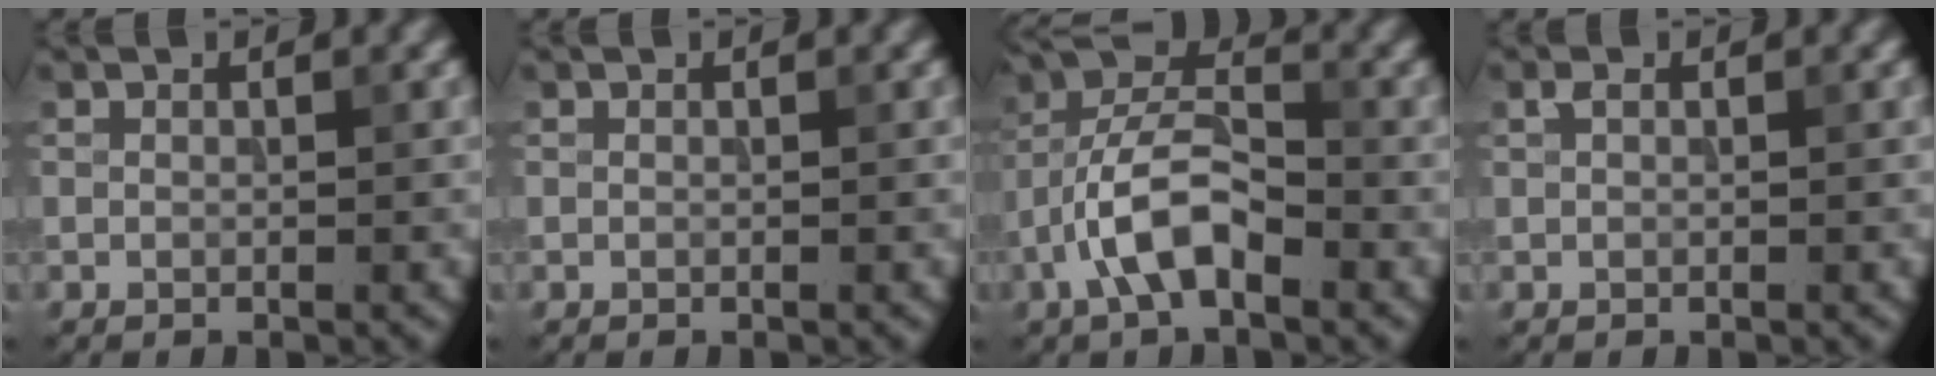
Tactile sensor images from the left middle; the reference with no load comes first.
{"total": 0.0}
{"total": 6.2, "force": [-2.8, 2.7, 4.8], "torque": [-0.087, 0.014, -0.057]}
{"total": 0.6, "force": [0.3, 0.3, 0.4], "torque": [-0.010, 0.003, 0.004]}